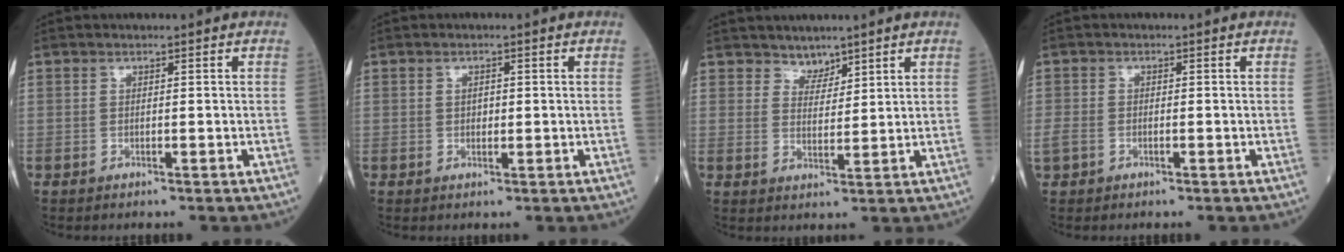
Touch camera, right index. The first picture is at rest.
{"total": 1.2, "force": [0.2, 0.7, 0.9], "torque": [-0.014, 0.001, 0.004]}
{"total": 2.7, "force": [2.4, 1.2, 0.0], "torque": [0.004, -0.002, 0.041]}
{"total": 2.7, "force": [-1.1, 1.8, 1.6], "torque": [-0.049, 0.001, -0.018]}